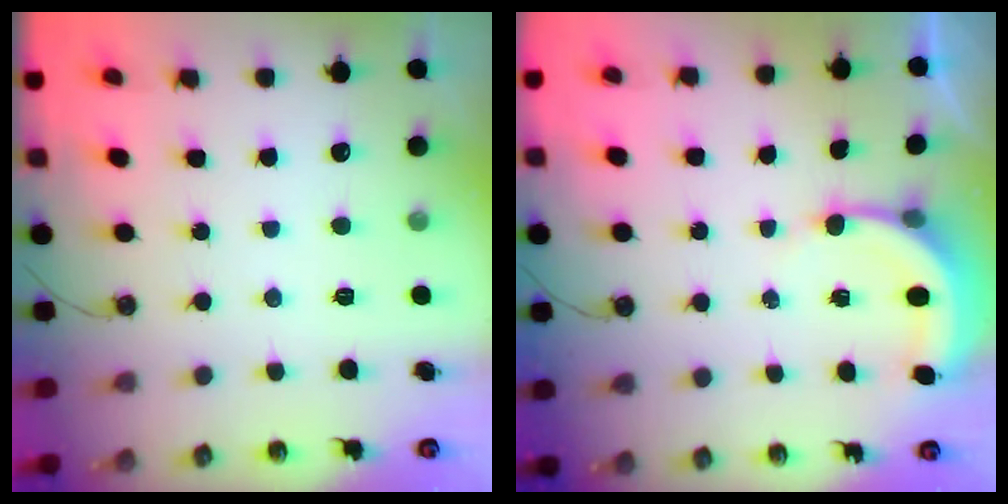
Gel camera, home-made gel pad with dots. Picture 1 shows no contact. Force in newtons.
{"total": 5.0, "press": 5.0, "slide": 0.3}